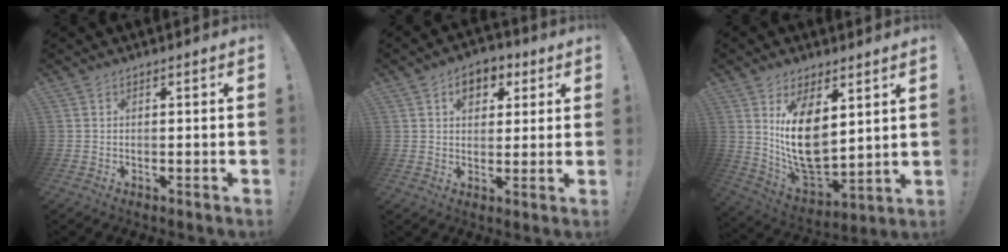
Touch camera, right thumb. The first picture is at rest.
{"total": 8.0, "force": [3.1, 6.2, 4.0], "torque": [-0.042, -0.012, 0.055]}
{"total": 15.8, "force": [5.7, 9.2, 11.6], "torque": [-0.211, -0.050, 0.105]}